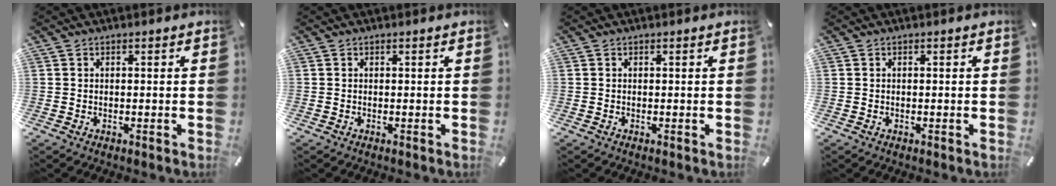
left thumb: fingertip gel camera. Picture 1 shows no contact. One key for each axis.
{"total": 0.0}
{"total": 0.0}
{"total": 0.0}